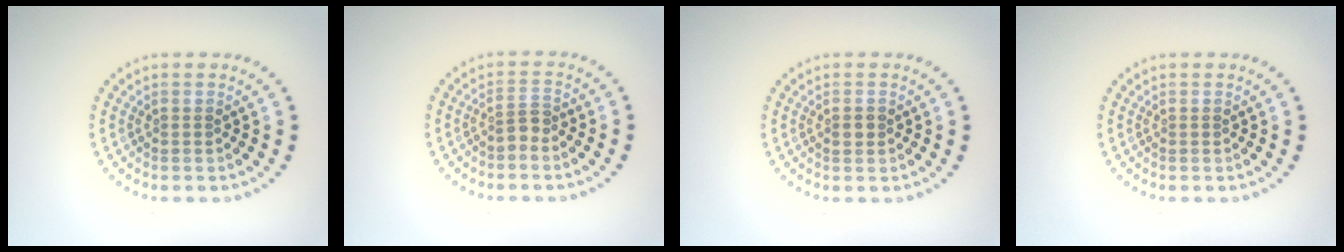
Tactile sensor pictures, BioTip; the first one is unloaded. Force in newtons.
{"total": 1.7, "press": 1.3, "slide": 1.0}
{"total": 1.2, "press": 1.1, "slide": 0.2}
{"total": 0.0}